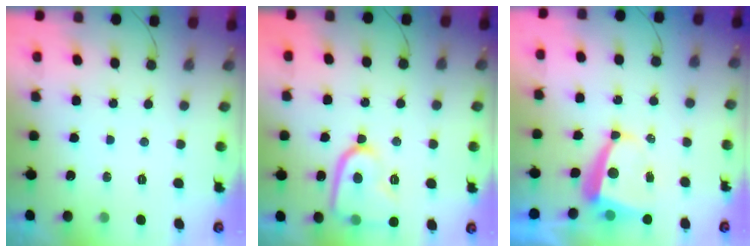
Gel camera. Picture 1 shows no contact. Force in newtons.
{"total": 13.0, "press": 13.0, "slide": 1.3}
{"total": 5.9, "press": 5.9, "slide": 0.3}